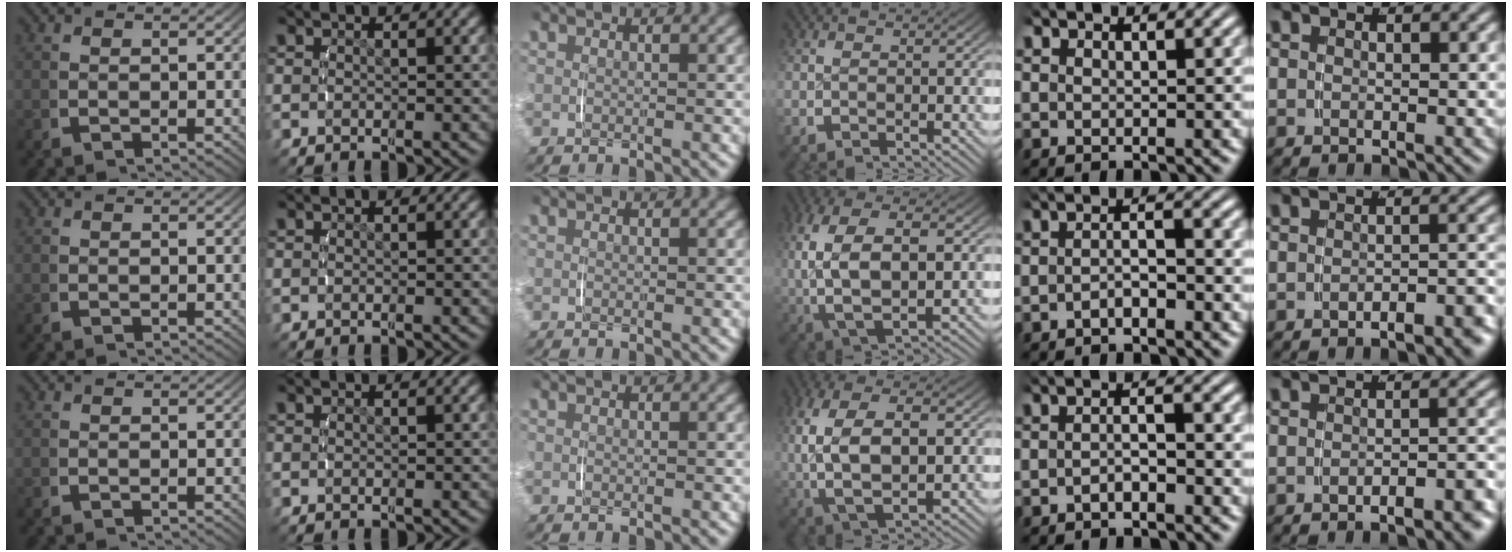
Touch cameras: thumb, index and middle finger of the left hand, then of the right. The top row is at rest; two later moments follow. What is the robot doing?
{"motion": "lift_and_place", "object": "napkin"}